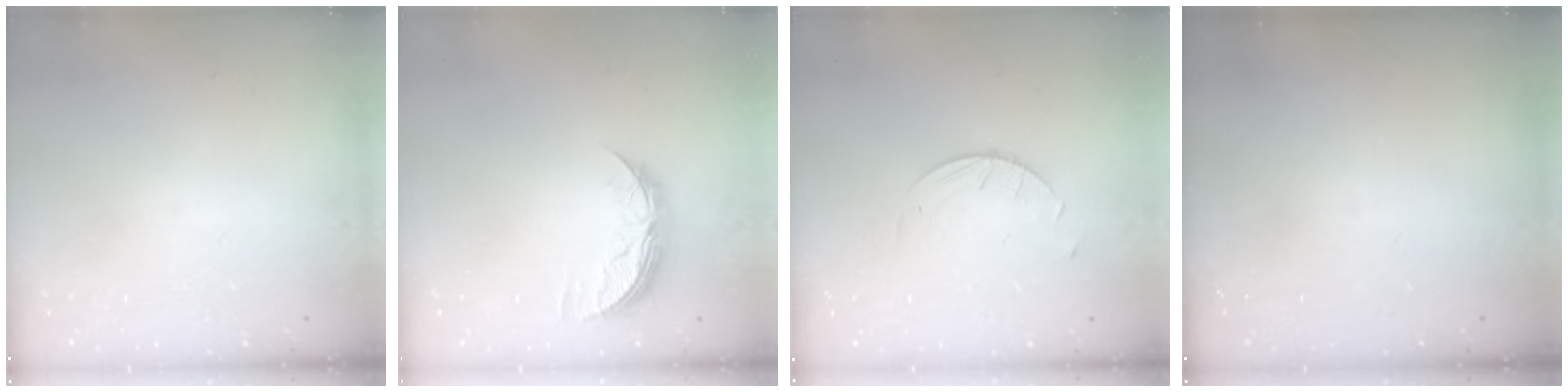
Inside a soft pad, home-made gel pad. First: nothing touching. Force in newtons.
{"total": 8.2, "press": 8.2, "slide": 0.5}
{"total": 4.6, "press": 4.5, "slide": 0.5}
{"total": 0.0}